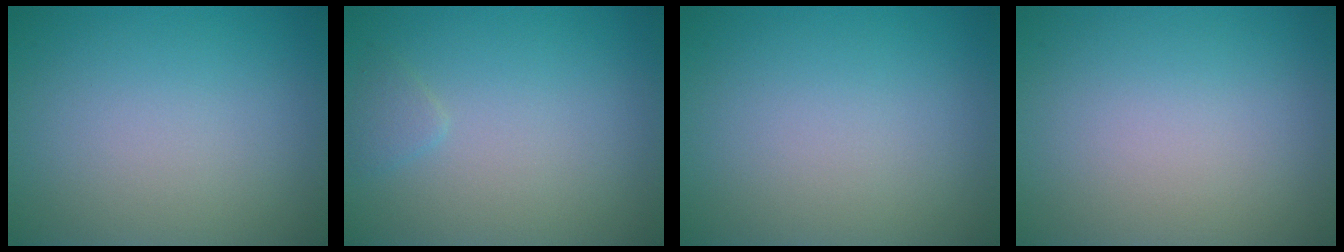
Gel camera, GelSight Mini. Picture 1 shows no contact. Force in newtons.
{"total": 0.9, "press": 0.9, "slide": 0.1}
{"total": 0.0}
{"total": 0.0}